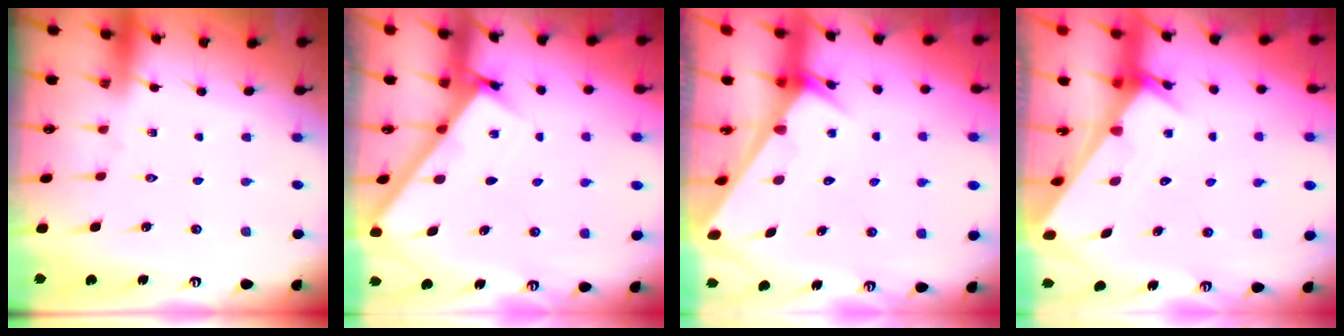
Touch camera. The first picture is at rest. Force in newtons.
{"total": 3.0, "press": 3.0, "slide": 0.2}
{"total": 2.6, "press": 2.6, "slide": 0.1}
{"total": 3.3, "press": 3.3, "slide": 0.3}